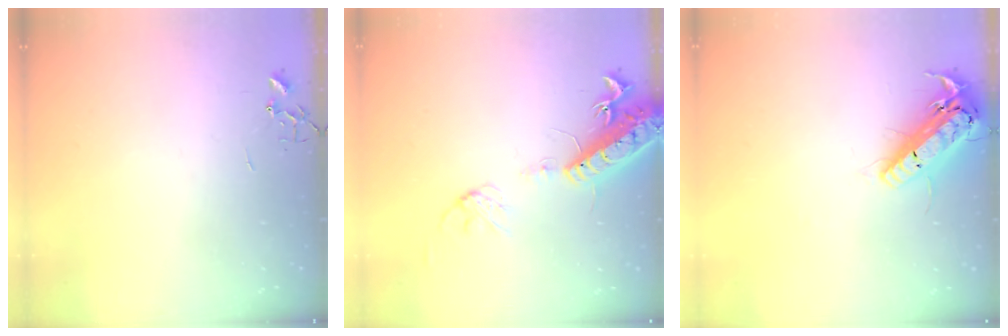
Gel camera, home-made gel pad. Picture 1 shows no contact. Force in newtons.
{"total": 16.2, "press": 15.7, "slide": 3.7}
{"total": 18.4, "press": 18.1, "slide": 3.2}